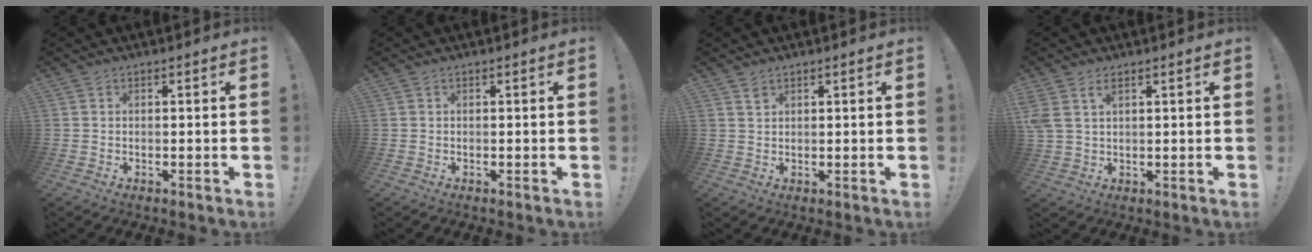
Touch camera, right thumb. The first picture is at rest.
{"total": 0.0}
{"total": 1.5, "force": [1.1, 0.8, 0.6], "torque": [0.002, -0.007, 0.019]}
{"total": 4.3, "force": [2.3, 2.3, 2.8], "torque": [-0.056, -0.008, 0.043]}